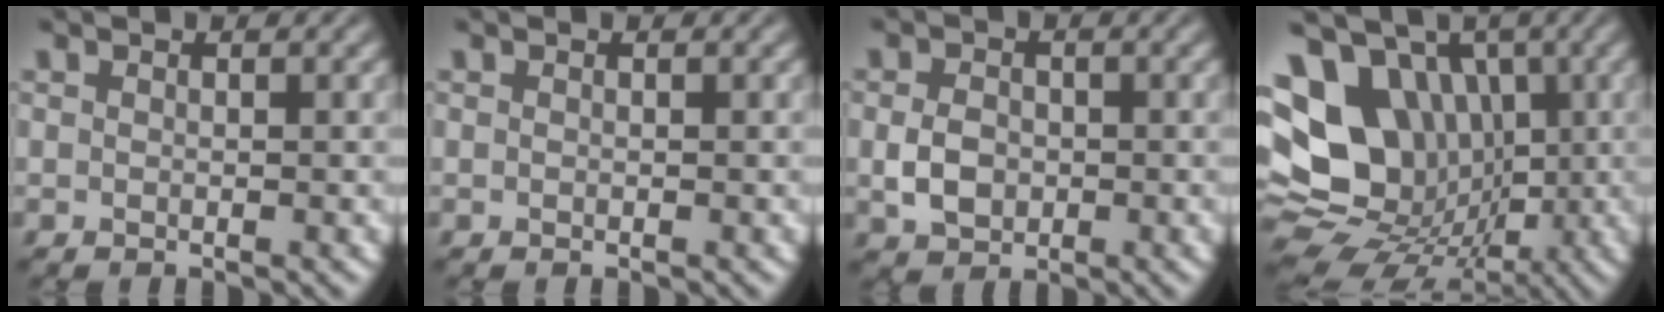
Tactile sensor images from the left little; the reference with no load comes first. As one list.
[{"total": 0.0}, {"total": 3.0, "force": [-0.3, 2.3, 1.9], "torque": [-0.039, -0.001, -0.011]}, {"total": 14.7, "force": [1.0, 12.2, 8.1], "torque": [-0.153, 0.002, 0.008]}]